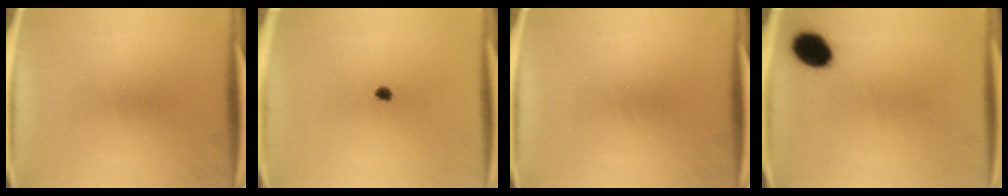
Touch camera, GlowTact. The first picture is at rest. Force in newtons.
{"total": 1.5}
{"total": 0.0}
{"total": 7.2}